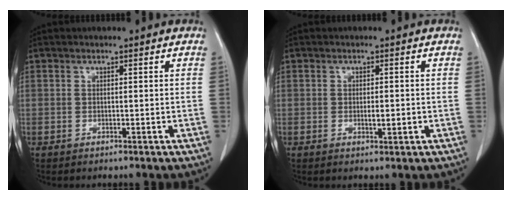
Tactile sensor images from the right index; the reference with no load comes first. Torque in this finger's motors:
{"motor_torque": [0.21, -0.15, 0.23, 0.04]}